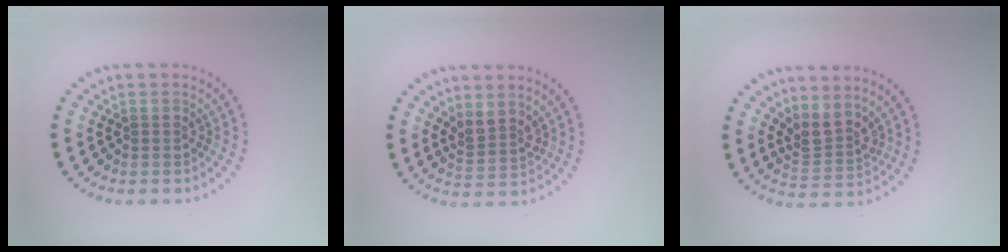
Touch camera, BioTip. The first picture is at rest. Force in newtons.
{"total": 2.1, "press": 1.6, "slide": 1.4}
{"total": 2.7, "press": 2.0, "slide": 1.8}